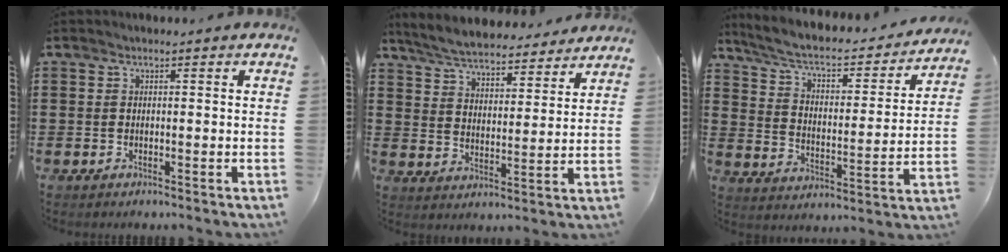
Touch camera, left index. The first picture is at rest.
{"total": 6.0, "force": [5.9, 0.5, 1.2], "torque": [-0.051, -0.034, 0.103]}
{"total": 5.1, "force": [4.1, 1.1, 2.8], "torque": [-0.073, -0.031, 0.062]}